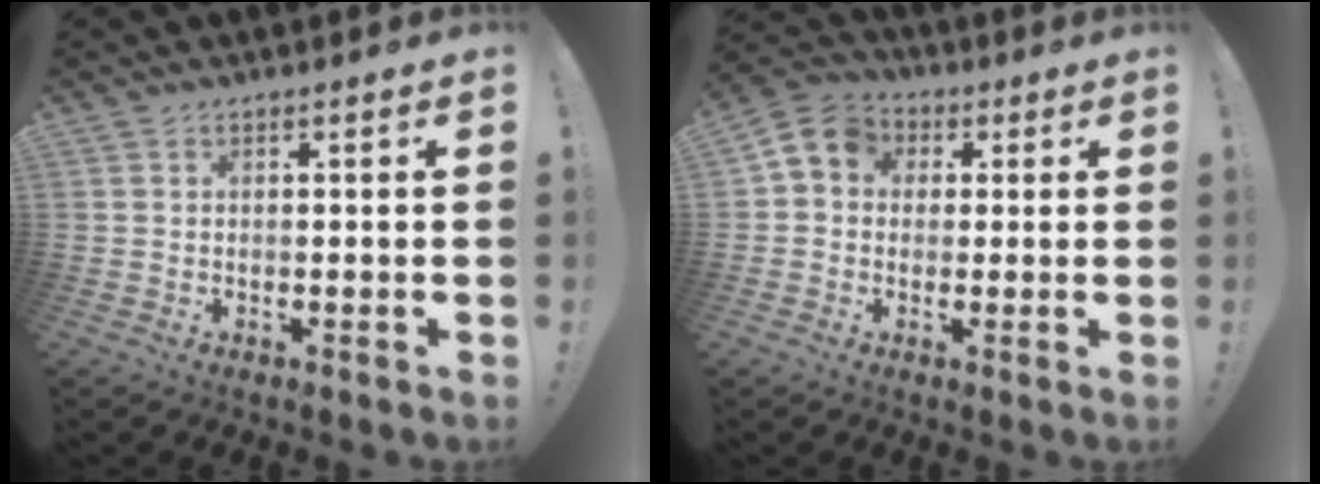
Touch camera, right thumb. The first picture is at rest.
{"total": 7.5, "force": [1.3, 6.6, 3.4], "torque": [-0.052, 0.010, 0.030]}